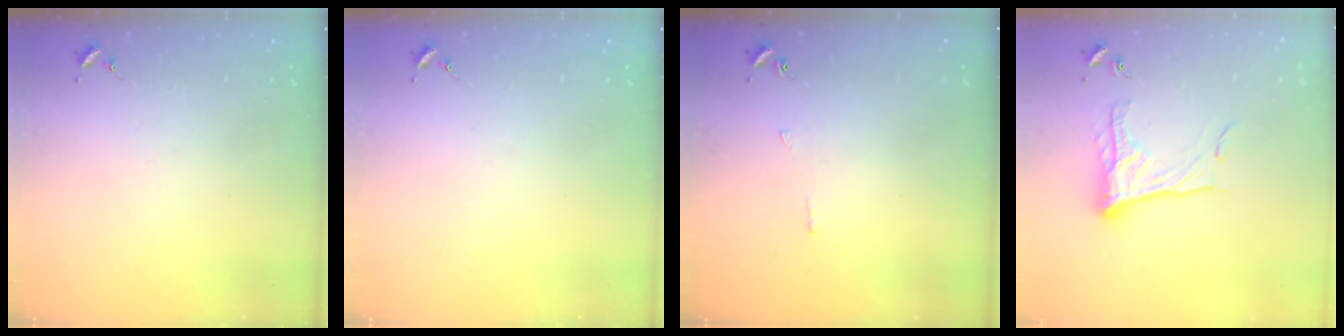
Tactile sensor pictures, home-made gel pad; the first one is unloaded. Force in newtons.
{"total": 0.0}
{"total": 2.5, "press": 2.5, "slide": 0.3}
{"total": 14.6, "press": 14.5, "slide": 1.0}